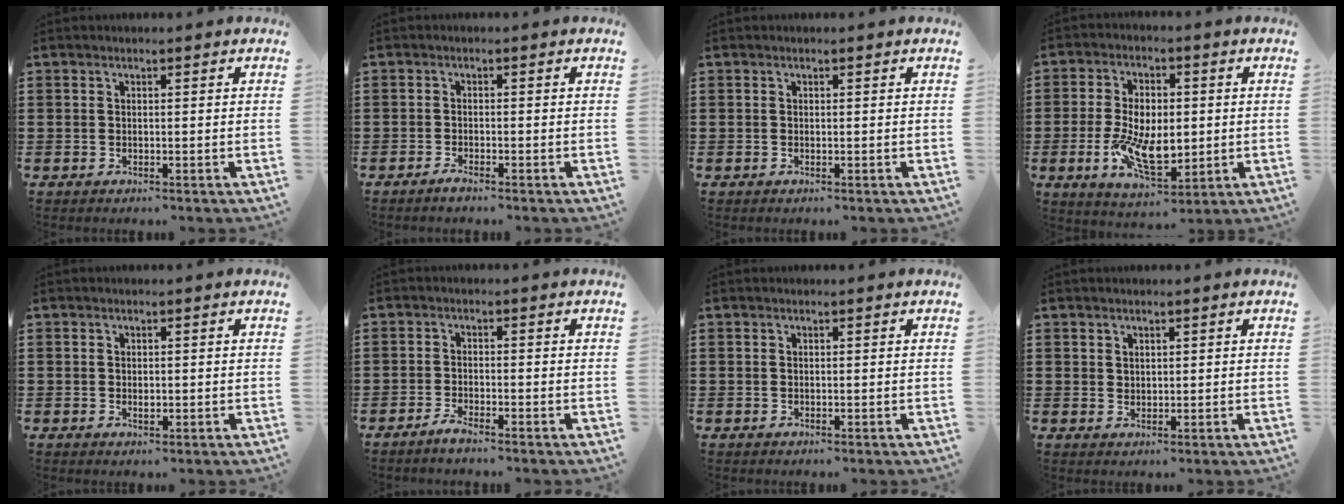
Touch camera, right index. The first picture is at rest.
{"total": 1.3, "force": [-1.2, 0.1, 0.5], "torque": [-0.018, -0.006, -0.025]}
{"total": 0.0}
{"total": 9.7, "force": [-1.3, 5.3, 8.0], "torque": [-0.173, 0.004, -0.023]}
{"total": 1.1, "force": [-0.1, 0.6, 0.9], "torque": [-0.017, 0.001, -0.002]}
{"total": 1.9, "force": [-1.8, 0.0, 0.7], "torque": [-0.021, -0.001, -0.036]}
{"total": 0.0}
{"total": 1.3, "force": [1.1, 0.7, 0.2], "torque": [-0.004, 0.002, 0.021]}